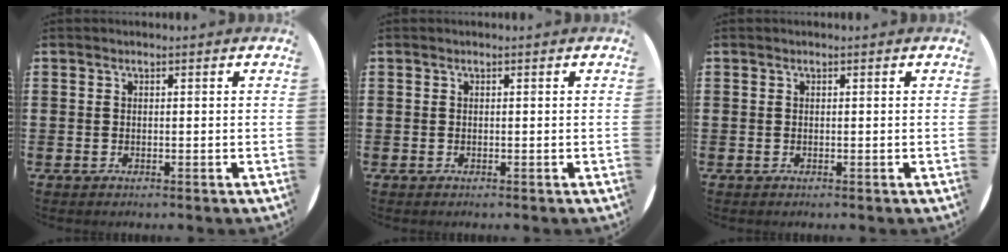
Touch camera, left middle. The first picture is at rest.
{"total": 0.0}
{"total": 0.0}